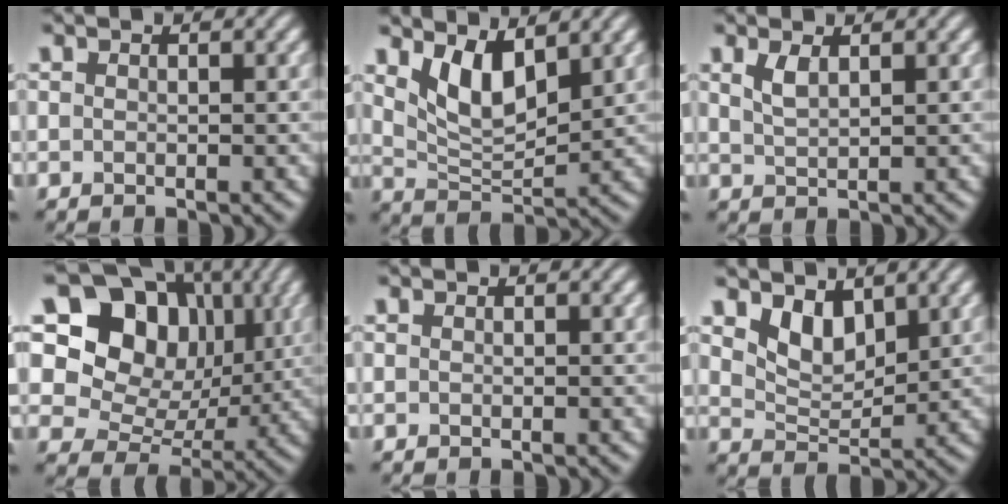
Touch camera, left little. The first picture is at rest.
{"total": 5.0, "force": [2.6, 2.2, 3.7], "torque": [-0.080, -0.013, 0.052]}
{"total": 1.7, "force": [1.0, 0.6, 1.2], "torque": [-0.029, 0.001, 0.023]}
{"total": 13.8, "force": [5.2, 10.5, 7.3], "torque": [-0.137, 0.044, 0.078]}
{"total": 0.0}
{"total": 3.3, "force": [2.2, 1.8, 1.8], "torque": [-0.043, -0.013, 0.039]}